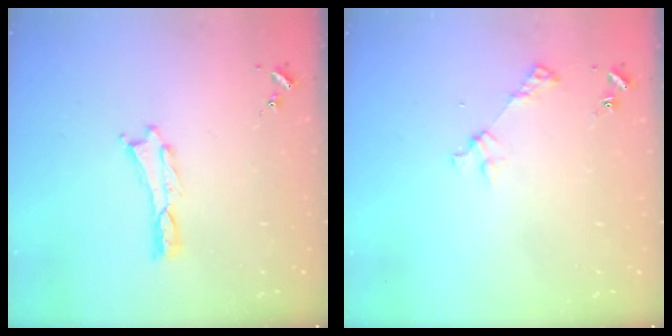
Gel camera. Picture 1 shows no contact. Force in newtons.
{"total": 3.0, "press": 3.0, "slide": 0.2}